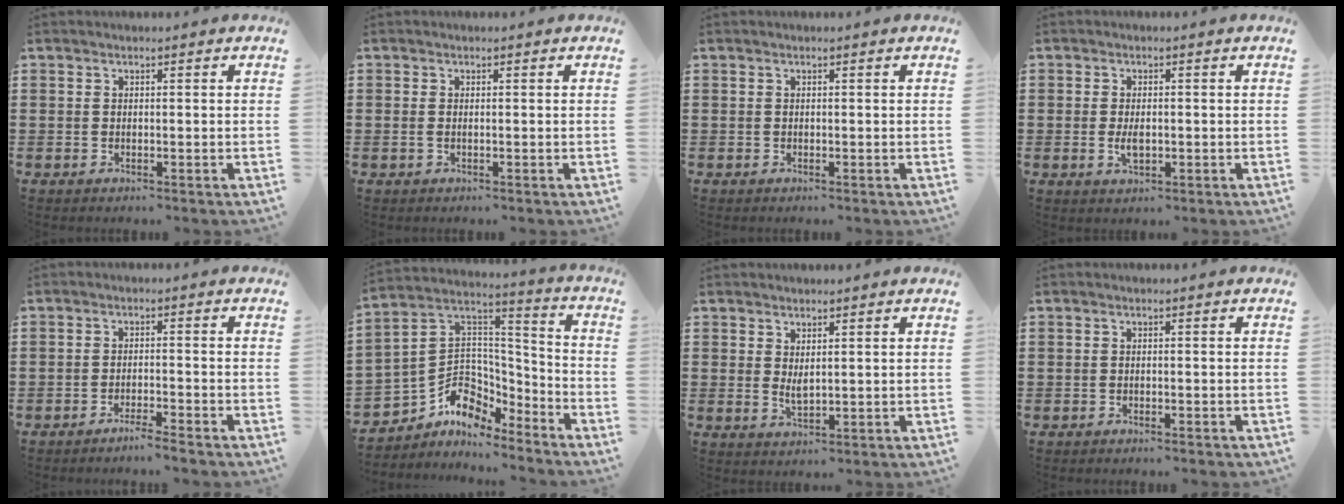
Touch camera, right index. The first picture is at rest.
{"total": 0.6, "force": [0.0, 0.2, 0.6], "torque": [-0.014, -0.002, 0.001]}
{"total": 0.0}
{"total": 2.6, "force": [-0.2, 1.3, 2.2], "torque": [-0.041, 0.000, -0.002]}
{"total": 2.4, "force": [-2.3, -0.3, 0.8], "torque": [-0.014, 0.002, -0.046]}
{"total": 7.4, "force": [-3.9, 5.8, 2.3], "torque": [-0.075, -0.012, -0.077]}
{"total": 2.1, "force": [1.2, 0.7, 1.6], "torque": [-0.032, 0.000, 0.022]}
{"total": 0.7, "force": [-0.6, 0.1, 0.2], "torque": [-0.005, -0.002, -0.013]}